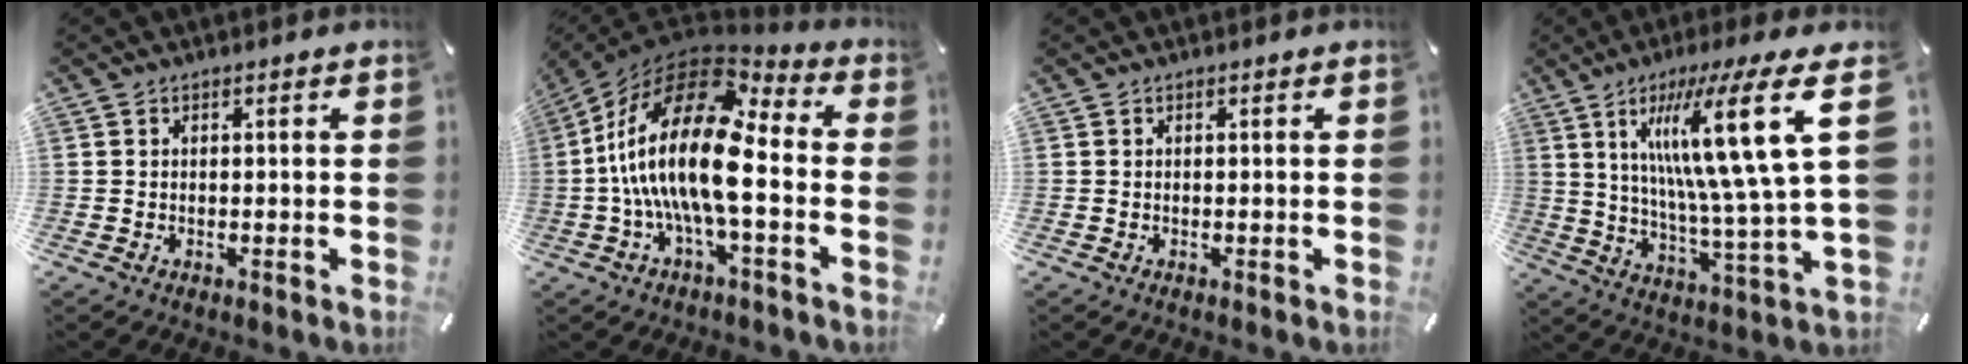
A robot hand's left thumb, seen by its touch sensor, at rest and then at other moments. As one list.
[{"total": 22.7, "force": [-1.4, 8.9, 20.9], "torque": [-0.442, -0.010, -0.032]}, {"total": 0.0}, {"total": 24.8, "force": [9.2, 3.8, 22.7], "torque": [-0.402, -0.046, 0.125]}]